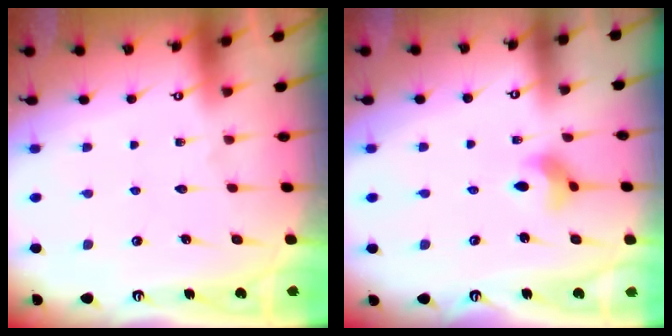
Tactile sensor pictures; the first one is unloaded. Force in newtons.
{"total": 5.0, "press": 4.9, "slide": 0.7}